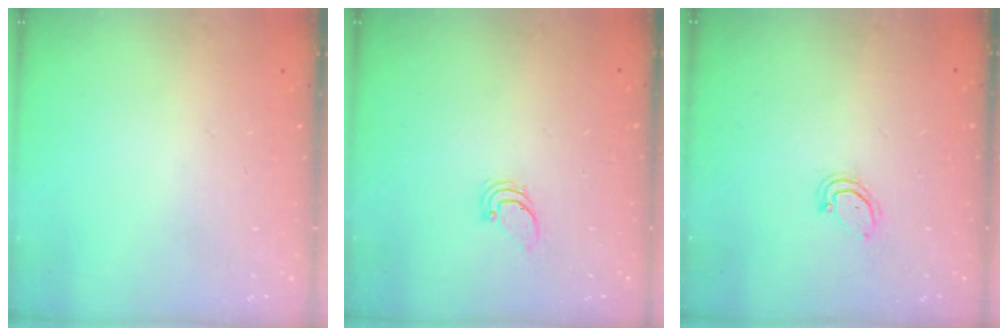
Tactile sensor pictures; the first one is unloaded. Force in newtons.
{"total": 0.9, "press": 0.9, "slide": 0.1}
{"total": 3.6, "press": 3.6, "slide": 0.2}